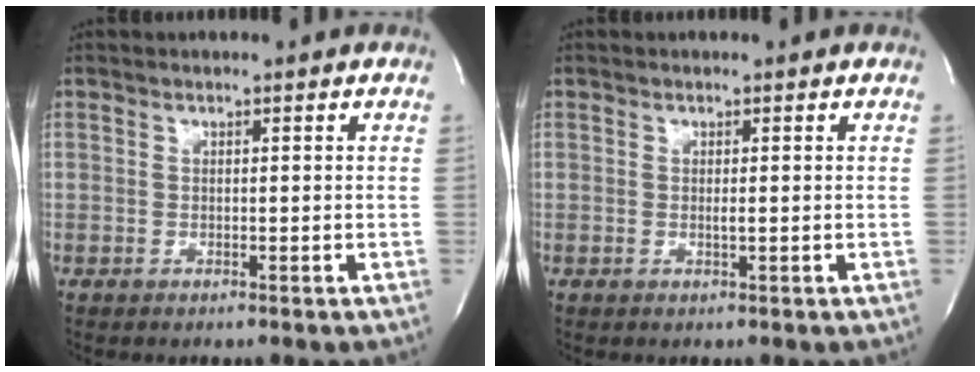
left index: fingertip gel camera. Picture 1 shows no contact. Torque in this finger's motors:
{"motor_torque": [0.05, 0.00, -0.01, 0.01]}